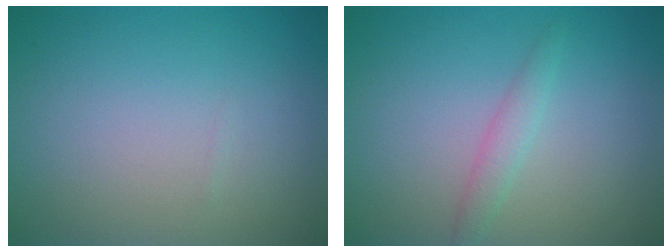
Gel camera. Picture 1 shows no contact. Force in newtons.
{"total": 1.4, "press": 1.4, "slide": 0.0}